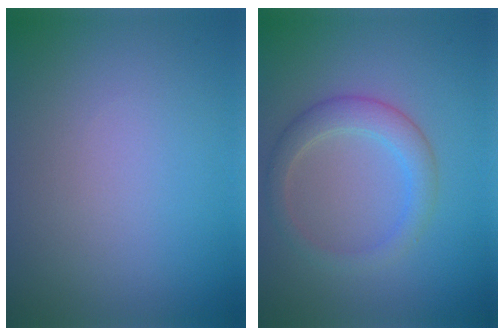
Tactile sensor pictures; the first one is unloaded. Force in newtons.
{"total": 2.8, "press": 2.8, "slide": 0.2}